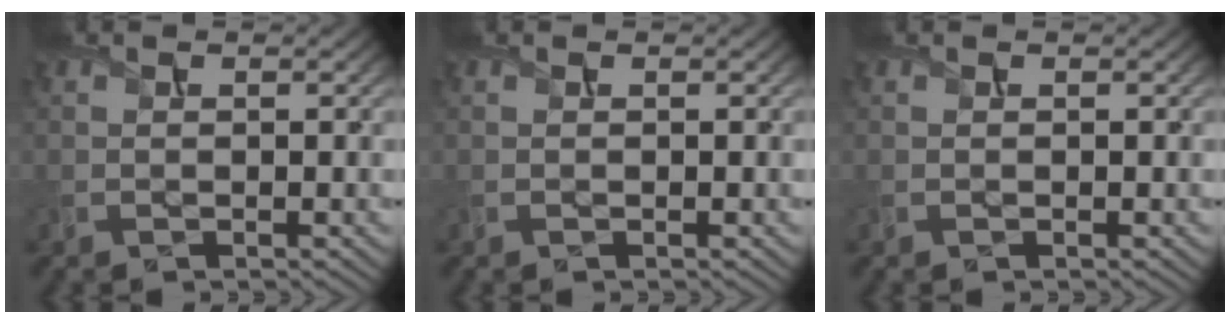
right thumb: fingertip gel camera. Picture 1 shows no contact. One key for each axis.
{"total": 0.0}
{"total": 0.0}